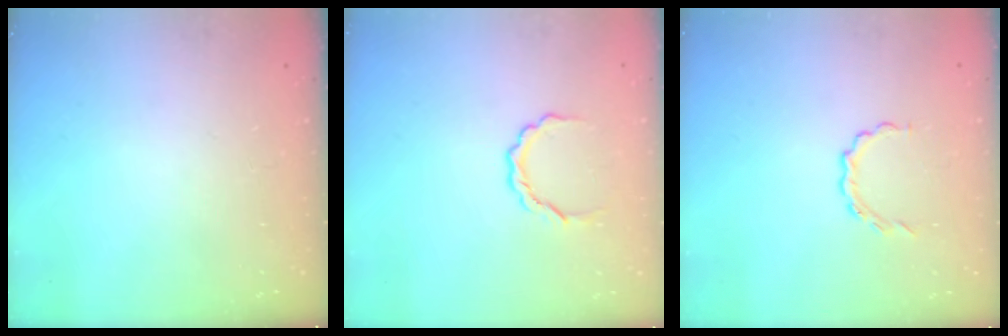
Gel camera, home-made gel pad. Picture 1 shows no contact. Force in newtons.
{"total": 3.7, "press": 3.7, "slide": 0.2}
{"total": 4.2, "press": 4.0, "slide": 1.2}